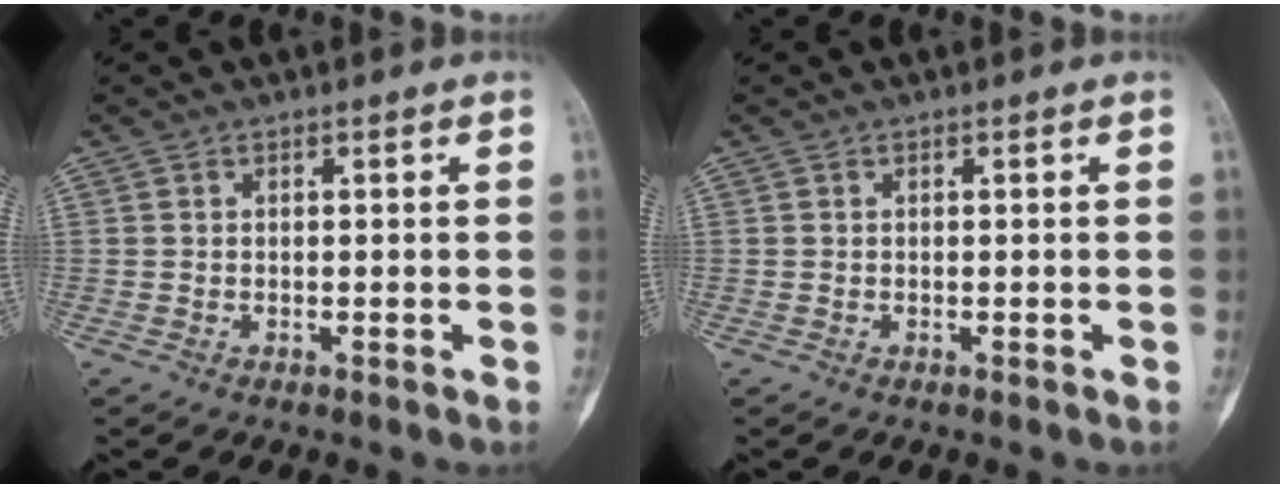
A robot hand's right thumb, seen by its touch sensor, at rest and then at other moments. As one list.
[{"total": 0.0}]